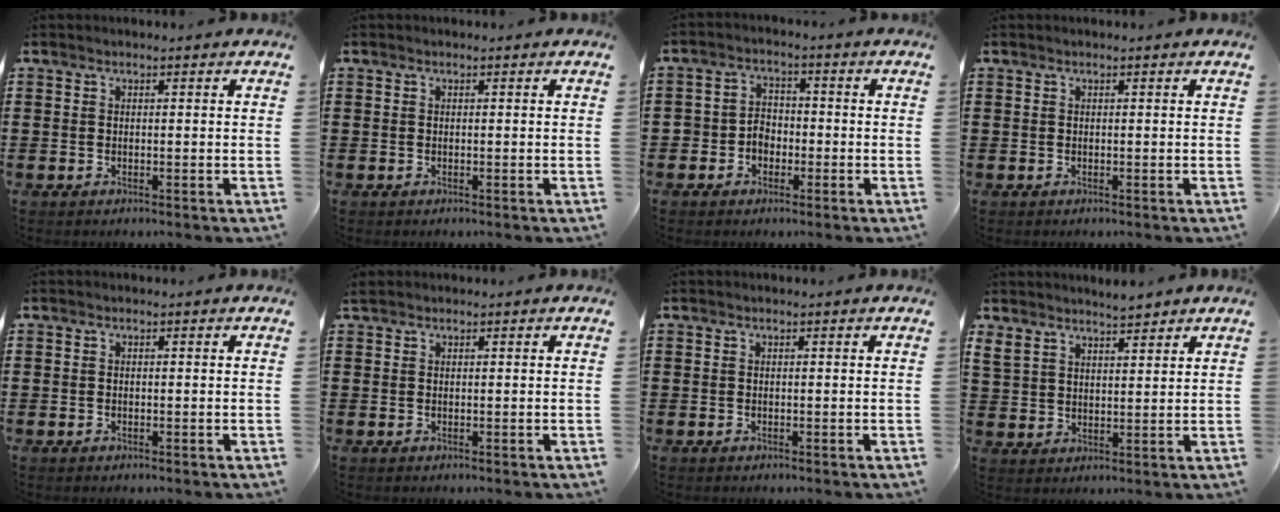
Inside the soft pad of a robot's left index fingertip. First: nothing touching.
{"total": 0.0}
{"total": 3.4, "force": [-1.5, 2.7, 1.3], "torque": [-0.032, 0.007, -0.033]}
{"total": 0.0}
{"total": 0.0}
{"total": 0.7, "force": [0.6, 0.3, 0.2], "torque": [-0.007, 0.003, 0.012]}
{"total": 0.0}
{"total": 4.7, "force": [4.5, 1.2, 0.6], "torque": [-0.028, -0.012, 0.085]}